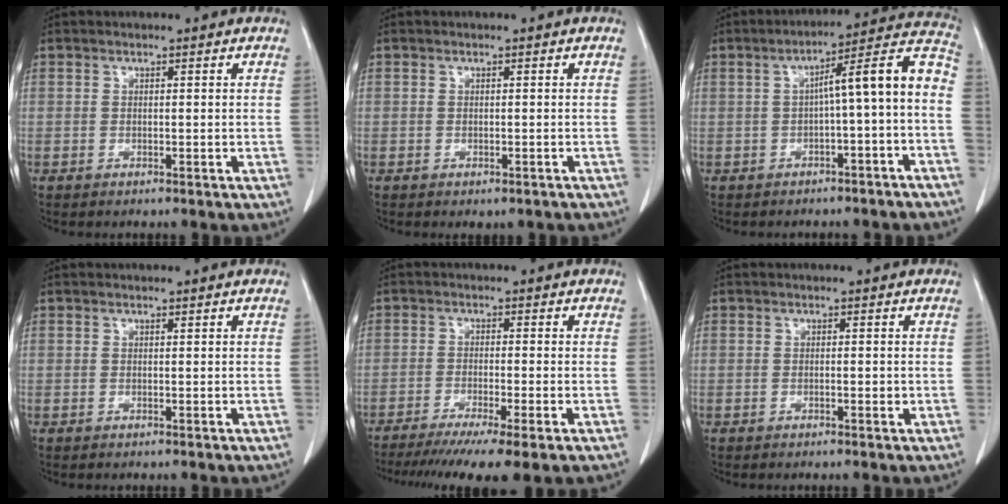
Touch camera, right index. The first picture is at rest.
{"total": 1.2, "force": [-0.8, 0.9, 0.4], "torque": [-0.003, 0.002, -0.005]}
{"total": 10.5, "force": [-1.8, 0.5, 10.4], "torque": [-0.141, 0.040, -0.027]}
{"total": 0.0}
{"total": 11.5, "force": [-8.6, 0.1, 7.7], "torque": [-0.116, -0.027, -0.134]}
{"total": 0.8, "force": [-0.1, 0.2, 0.7], "torque": [-0.012, 0.000, -0.001]}